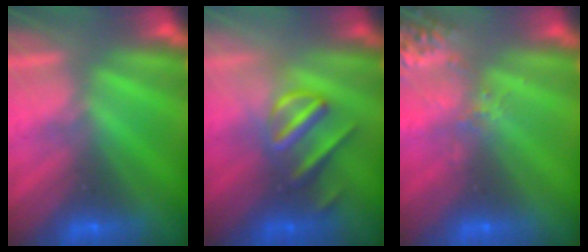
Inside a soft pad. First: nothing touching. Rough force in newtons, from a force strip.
{"total": 3.0}
{"total": 2.7}